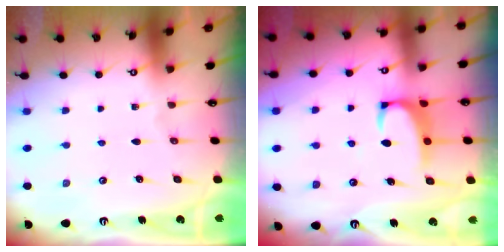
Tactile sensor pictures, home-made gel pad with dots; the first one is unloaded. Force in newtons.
{"total": 2.4, "press": 2.3, "slide": 0.7}